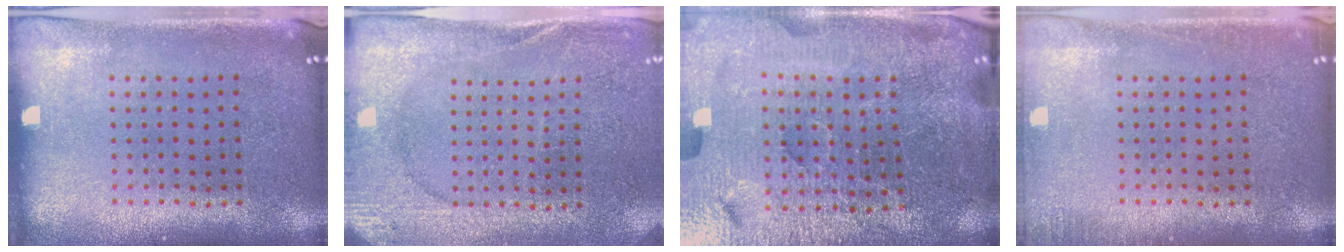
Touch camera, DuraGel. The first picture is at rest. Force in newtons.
{"total": 2.6, "press": 2.5, "slide": 0.4}
{"total": 5.2, "press": 4.9, "slide": 1.7}
{"total": 1.1, "press": 1.1, "slide": 0.2}